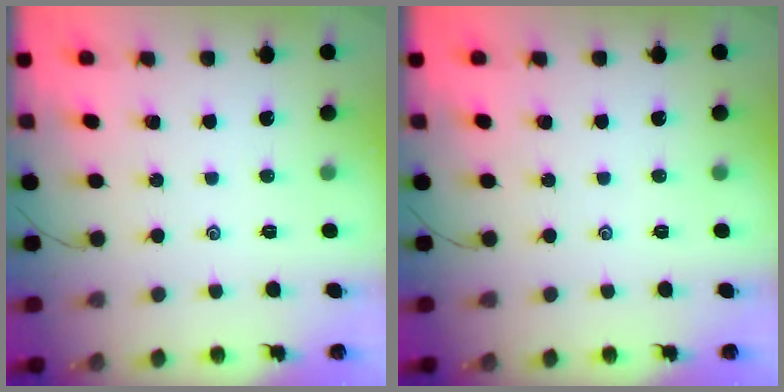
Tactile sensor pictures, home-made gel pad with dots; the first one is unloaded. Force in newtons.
{"total": 0.0}